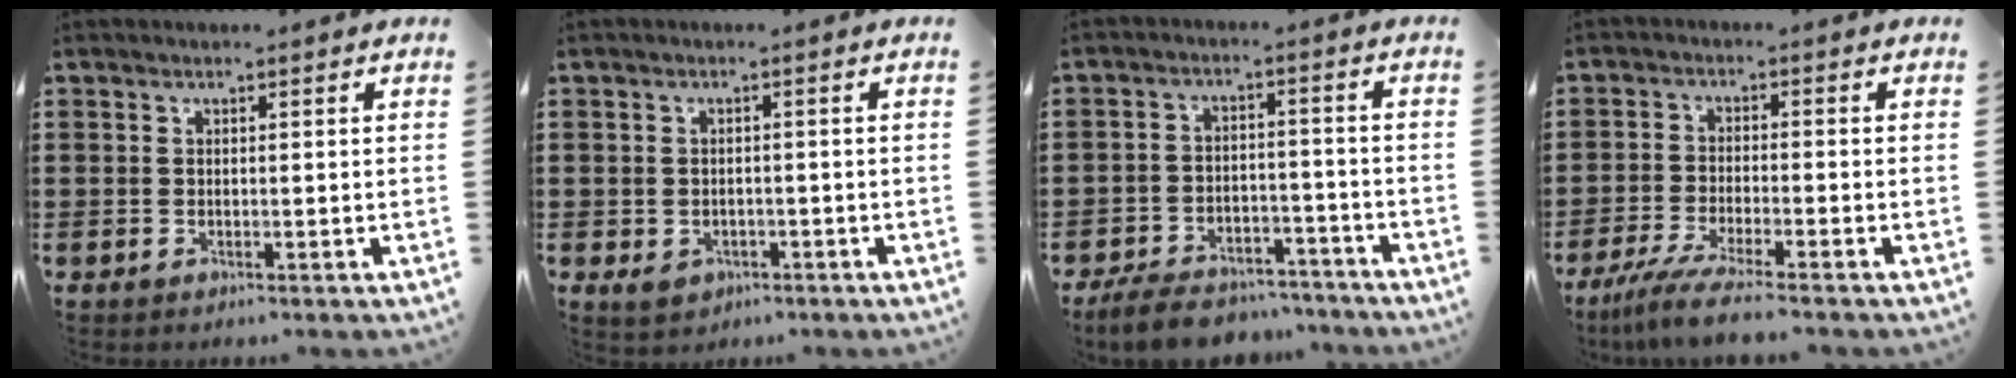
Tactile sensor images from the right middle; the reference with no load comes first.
{"total": 1.6, "force": [-1.0, 1.1, 0.6], "torque": [-0.017, -0.003, -0.020]}
{"total": 6.8, "force": [-6.5, 1.4, 1.7], "torque": [-0.032, 0.014, -0.125]}
{"total": 5.5, "force": [-4.6, -0.3, 2.9], "torque": [-0.068, -0.022, -0.088]}